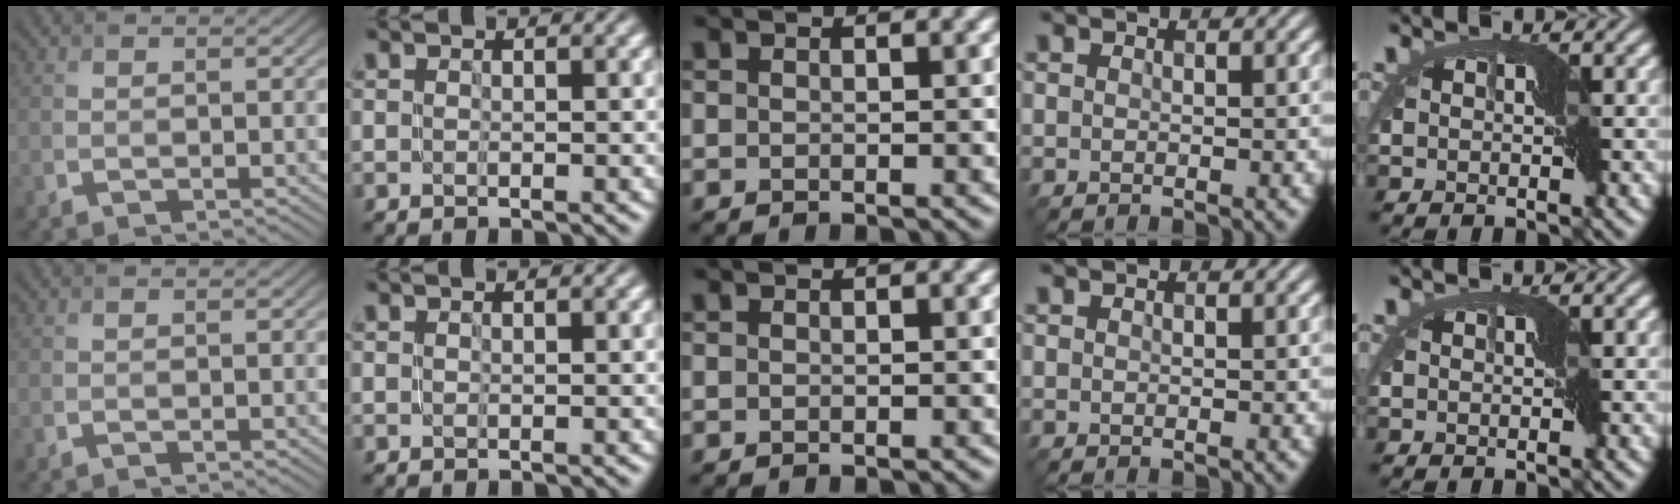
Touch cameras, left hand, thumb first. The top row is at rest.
{}